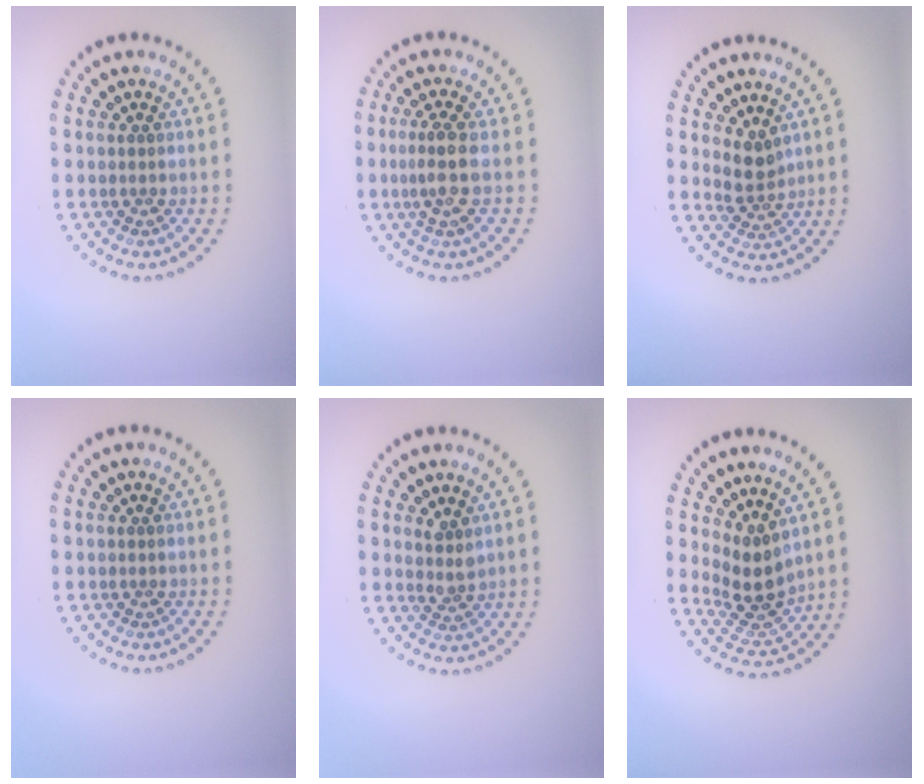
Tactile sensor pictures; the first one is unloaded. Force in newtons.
{"total": 2.5, "press": 2.1, "slide": 1.5}
{"total": 2.3, "press": 1.8, "slide": 1.3}
{"total": 0.0}
{"total": 1.7, "press": 1.3, "slide": 1.2}
{"total": 3.5, "press": 2.6, "slide": 2.3}